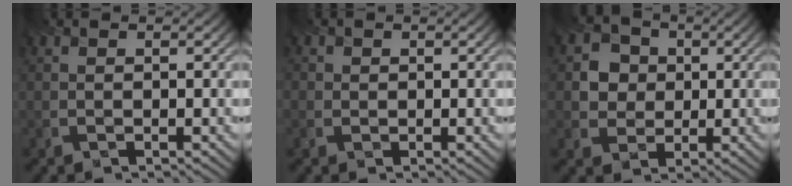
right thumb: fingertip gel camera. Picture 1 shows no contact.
{"total": 1.1, "force": [0.2, 1.0, 0.1], "torque": [-0.001, -0.003, 0.000]}
{"total": 4.6, "force": [0.6, 4.2, 1.8], "torque": [-0.045, 0.004, 0.000]}